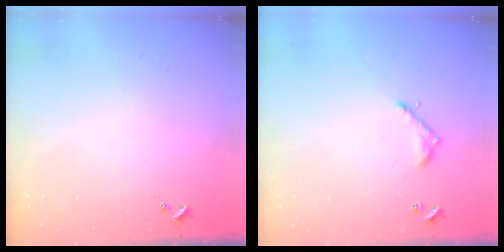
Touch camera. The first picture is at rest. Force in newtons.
{"total": 7.3, "press": 7.3, "slide": 0.6}